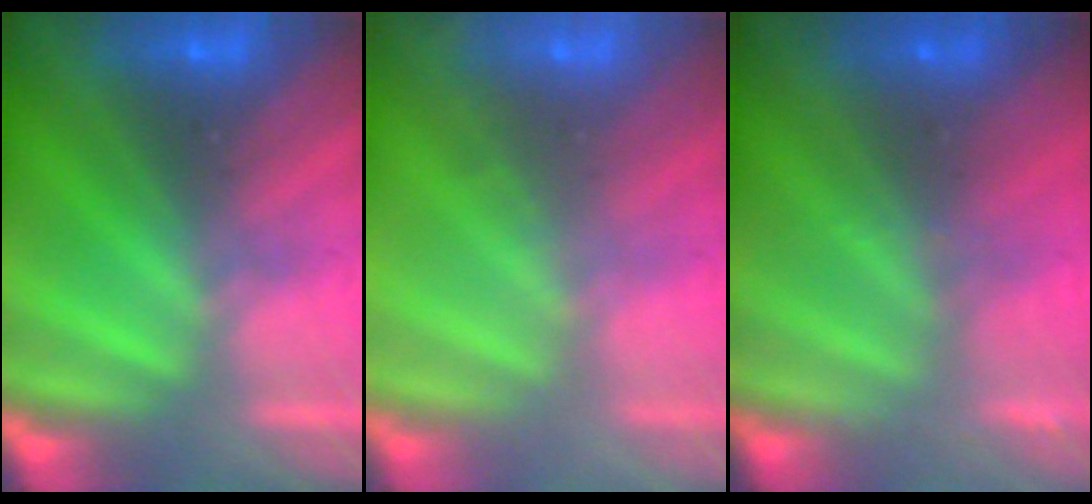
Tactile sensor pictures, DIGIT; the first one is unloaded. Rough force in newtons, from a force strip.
{"total": 1.8}
{"total": 2.3}